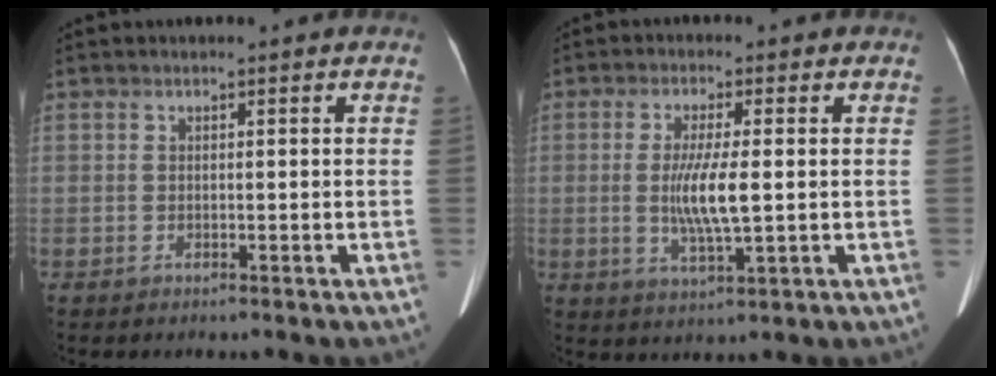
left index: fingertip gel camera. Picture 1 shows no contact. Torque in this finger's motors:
{"motor_torque": [1.40, 0.13, 0.69, 0.10]}